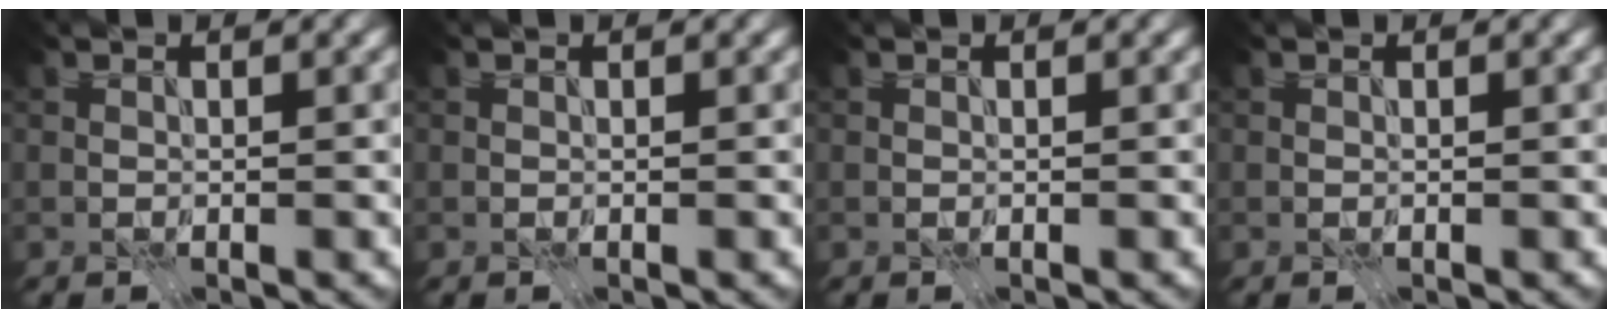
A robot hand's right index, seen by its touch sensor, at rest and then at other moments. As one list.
[{"total": 0.0}, {"total": 0.0}, {"total": 0.0}]